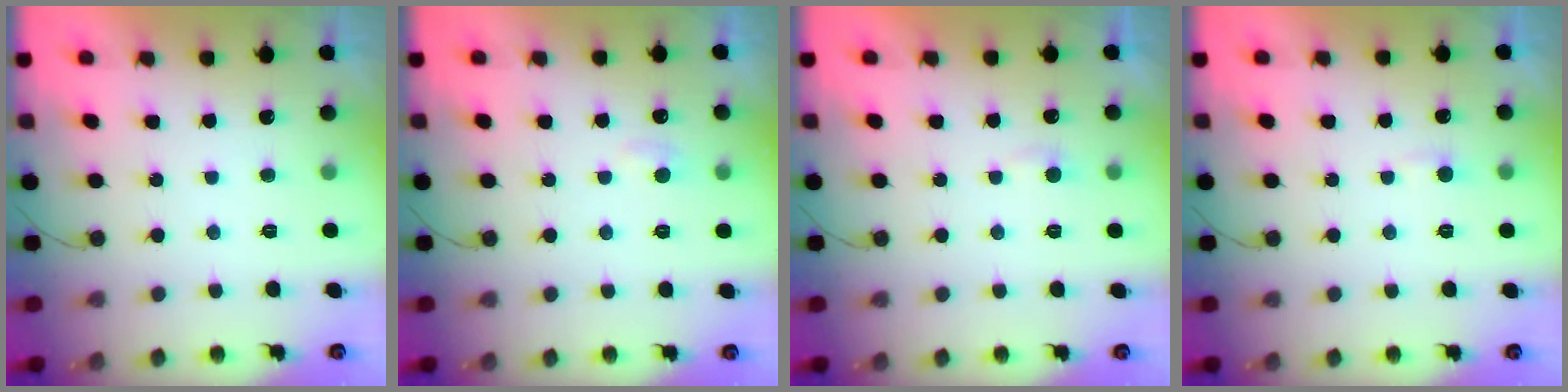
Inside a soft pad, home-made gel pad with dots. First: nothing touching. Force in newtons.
{"total": 4.1, "press": 4.1, "slide": 0.5}
{"total": 3.4, "press": 3.4, "slide": 0.4}
{"total": 2.7, "press": 2.7, "slide": 0.4}